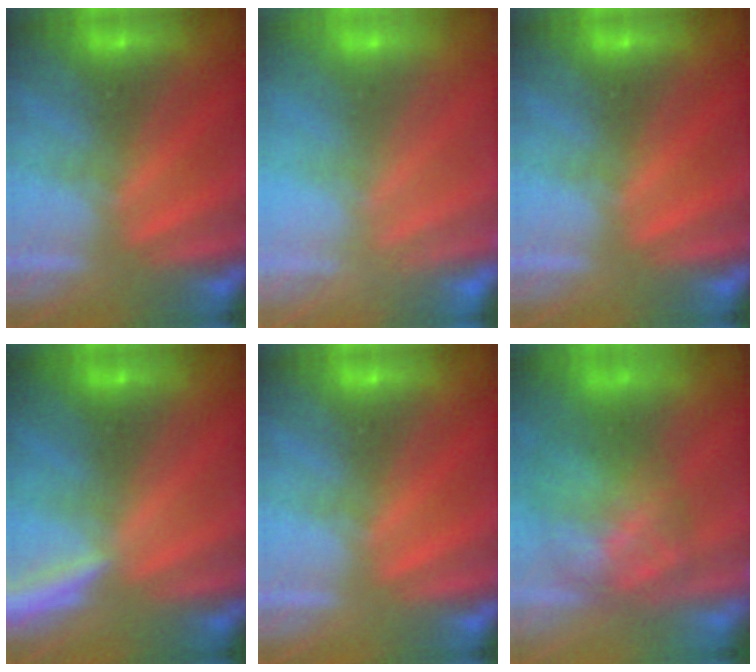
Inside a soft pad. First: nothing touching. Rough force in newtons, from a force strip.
{"total": 8.1}
{"total": 0.0}
{"total": 4.8}
{"total": 0.0}
{"total": 7.4}